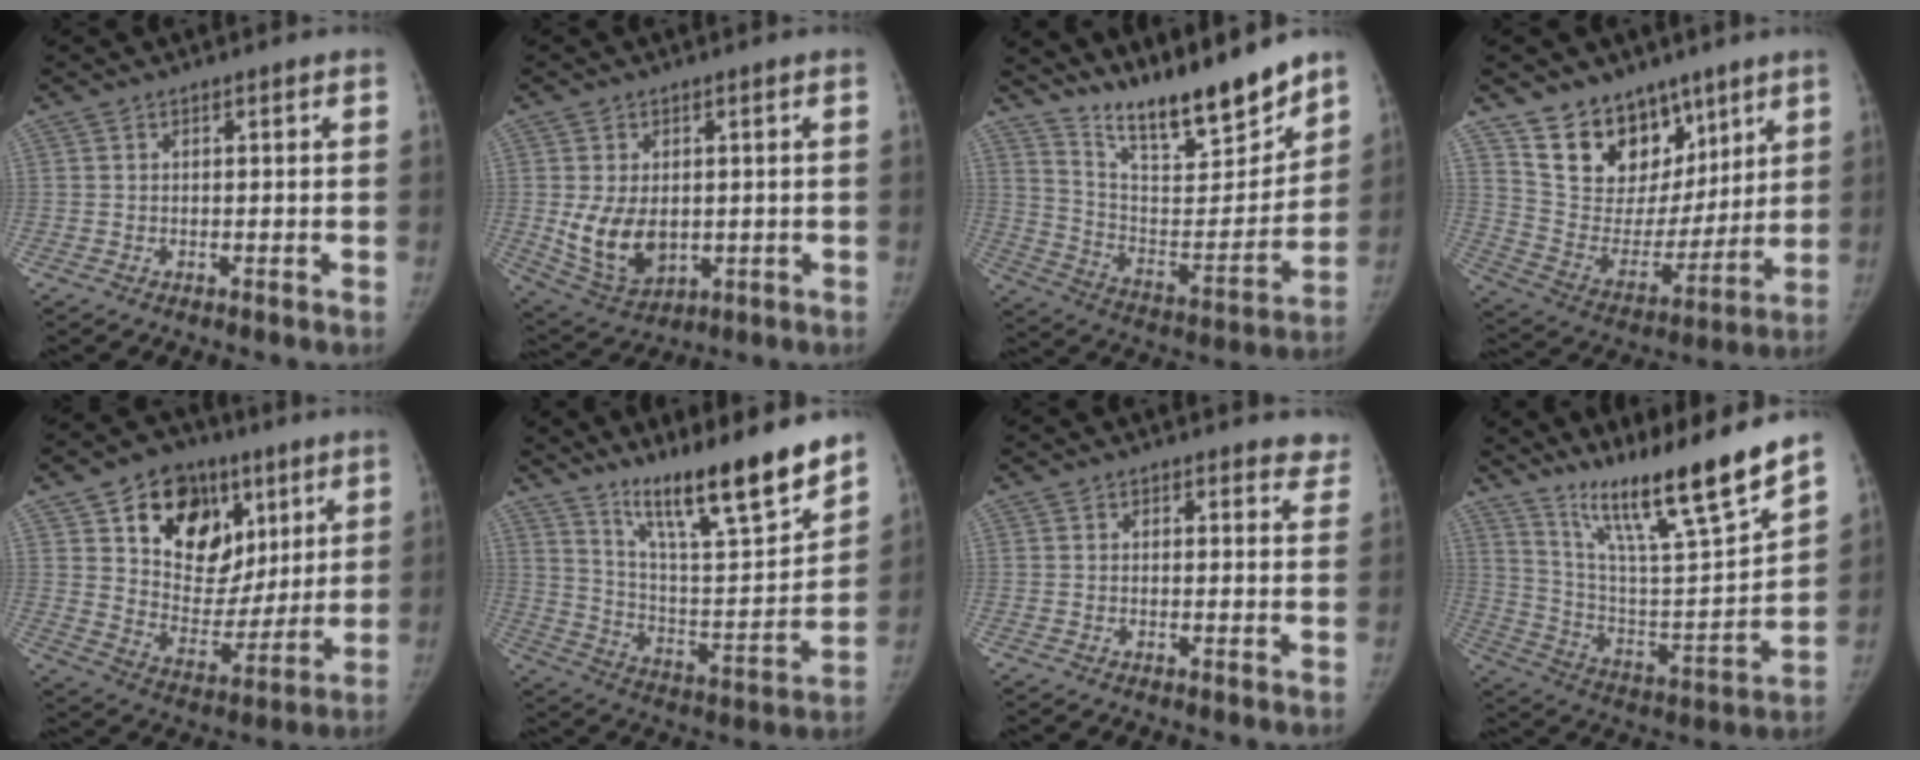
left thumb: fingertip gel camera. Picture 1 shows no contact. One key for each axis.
{"total": 9.8, "fx": -0.2, "fy": 6.6, "fz": 7.2, "tx": -0.116, "ty": -0.016, "tz": 0.017}
{"total": 19.9, "fx": 16.7, "fy": 3.9, "fz": 10.0, "tx": -0.122, "ty": -0.109, "tz": 0.288}
{"total": 17.2, "fx": 11.5, "fy": 11.1, "fz": 6.3, "tx": -0.049, "ty": -0.069, "tz": 0.216}
{"total": 20.5, "fx": 9.2, "fy": 14.5, "fz": 11.1, "tx": -0.121, "ty": -0.031, "tz": 0.156}
{"total": 20.5, "fx": 15.5, "fy": 2.9, "fz": 13.1, "tx": -0.176, "ty": -0.093, "tz": 0.268}
{"total": 4.1, "fx": 3.7, "fy": 1.7, "fz": 0.5, "tx": 0.034, "ty": -0.019, "tz": 0.022}
{"total": 22.6, "fx": 17.2, "fy": 1.6, "fz": 14.6, "tx": -0.211, "ty": -0.088, "tz": 0.302}